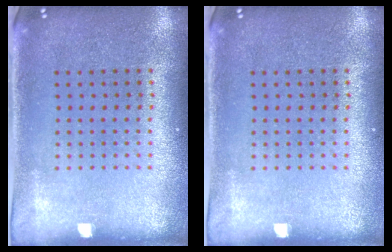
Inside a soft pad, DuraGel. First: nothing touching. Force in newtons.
{"total": 0.0}